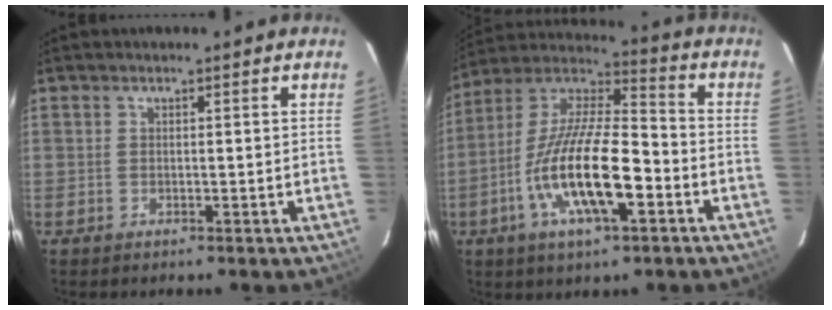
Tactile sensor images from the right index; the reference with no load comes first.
{"total": 18.4, "force": [-6.4, 5.7, 16.3], "torque": [-0.319, -0.014, -0.124]}